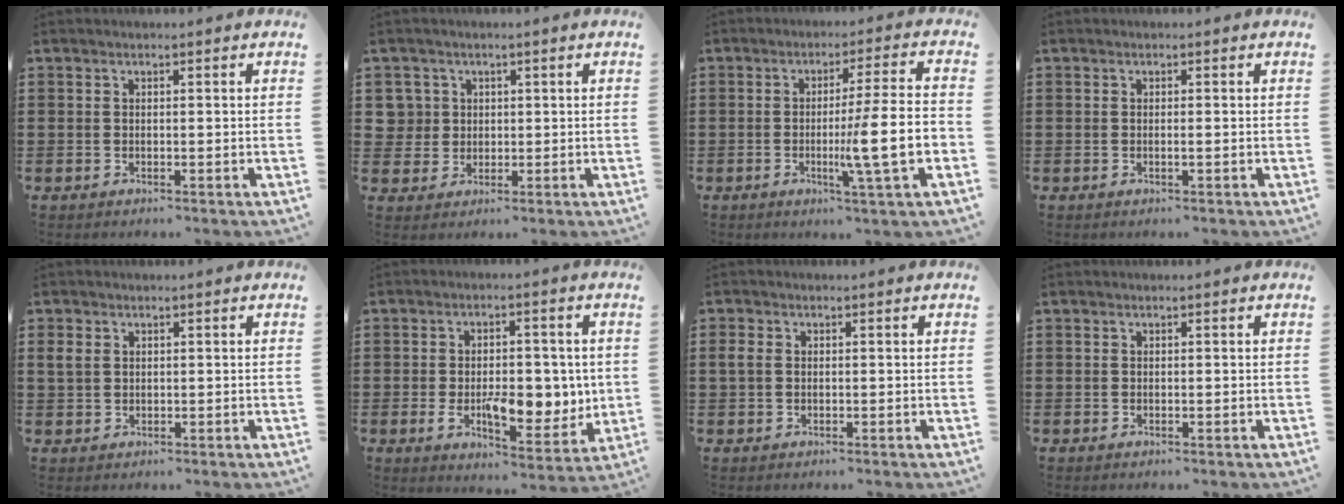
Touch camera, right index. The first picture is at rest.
{"total": 3.7, "force": [0.8, 3.6, 0.3], "torque": [-0.025, 0.013, 0.015]}
{"total": 11.1, "force": [-2.2, 0.0, 10.9], "torque": [-0.166, -0.020, -0.047]}
{"total": 0.6, "force": [-0.1, 0.0, 0.6], "torque": [-0.009, -0.004, -0.001]}
{"total": 2.4, "force": [0.8, 1.8, 1.4], "torque": [-0.040, 0.004, 0.012]}
{"total": 10.0, "force": [-1.0, 5.6, 8.2], "torque": [-0.133, 0.001, -0.014]}
{"total": 1.8, "force": [0.2, 1.4, 1.1], "torque": [-0.033, 0.004, 0.000]}
{"total": 0.0}